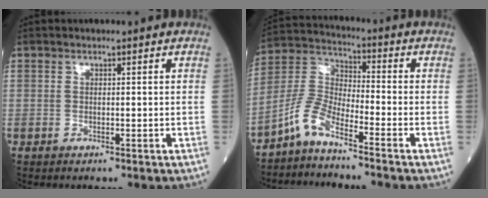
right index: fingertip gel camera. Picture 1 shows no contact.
{"total": 6.5, "force": [-5.1, 1.2, 3.9], "torque": [-0.092, 0.006, -0.112]}